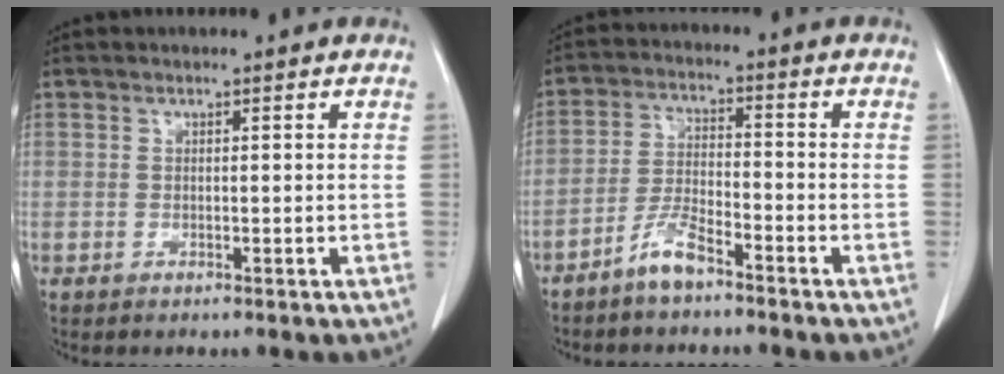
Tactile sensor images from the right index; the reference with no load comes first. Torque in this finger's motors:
{"motor_torque": [0.36, -0.33, 0.17, 0.06]}